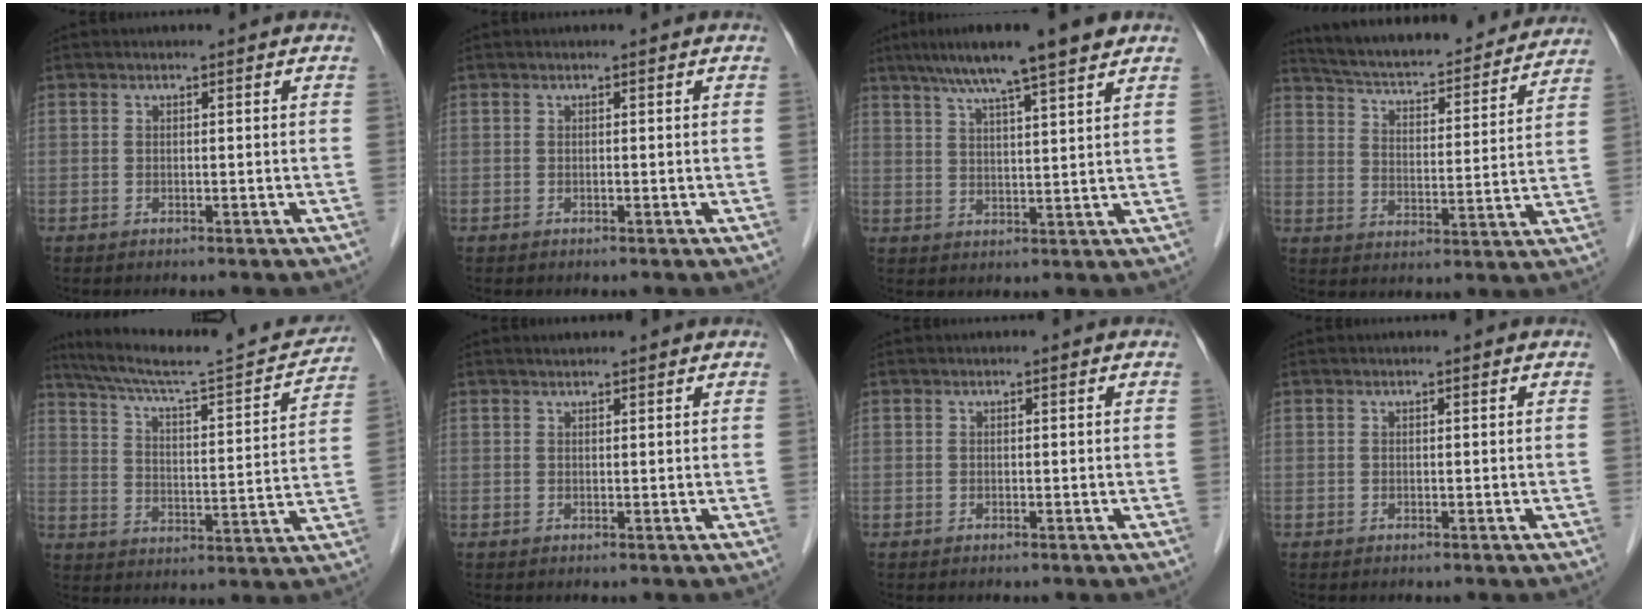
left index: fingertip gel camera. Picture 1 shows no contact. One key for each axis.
{"total": 0.0}
{"total": 11.3, "fx": 8.4, "fy": 0.3, "fz": 7.5, "tx": -0.121, "ty": 0.025, "tz": 0.125}
{"total": 22.6, "fx": 20.7, "fy": 4.2, "fz": 7.9, "tx": -0.130, "ty": 0.001, "tz": 0.285}
{"total": 20.6, "fx": 18.8, "fy": 1.3, "fz": 8.2, "tx": -0.132, "ty": -0.011, "tz": 0.268}
{"total": 1.5, "fx": 1.4, "fy": 0.2, "fz": 0.5, "tx": -0.013, "ty": 0.013, "tz": 0.025}
{"total": 0.0}
{"total": 0.0}